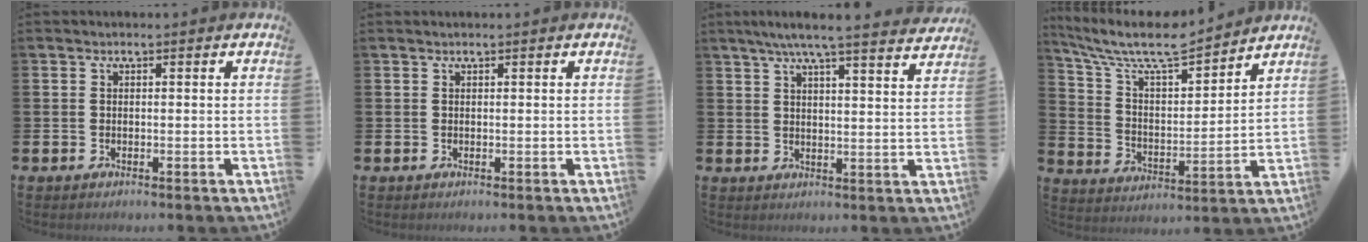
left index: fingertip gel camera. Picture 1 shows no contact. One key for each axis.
{"total": 0.0}
{"total": 6.3, "fx": 5.8, "fy": -0.2, "fz": 2.6, "tx": -0.057, "ty": -0.028, "tz": 0.099}
{"total": 9.6, "fx": 8.7, "fy": 2.0, "fz": 3.6, "tx": -0.114, "ty": -0.053, "tz": 0.150}